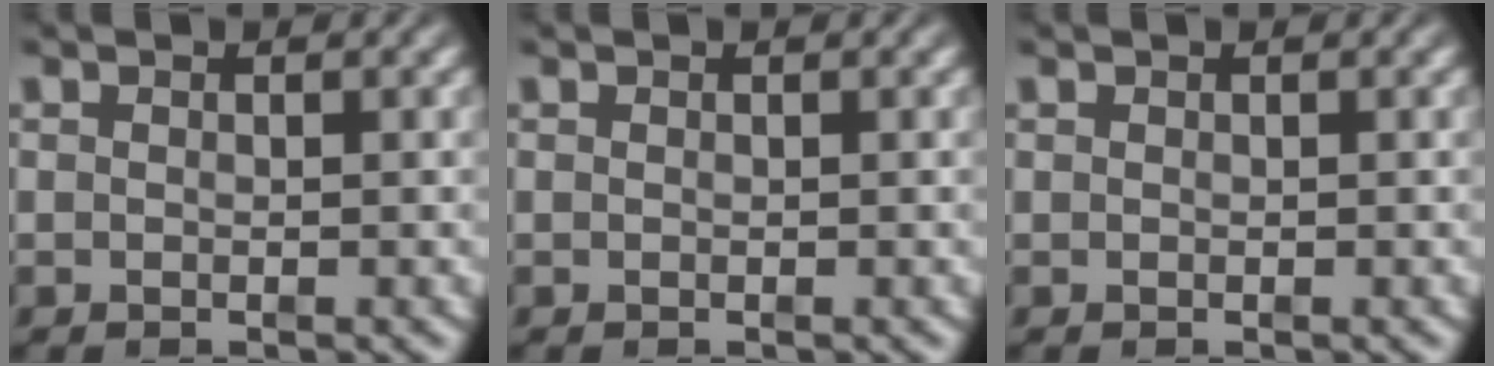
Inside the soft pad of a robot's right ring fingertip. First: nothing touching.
{"total": 0.0}
{"total": 0.0}